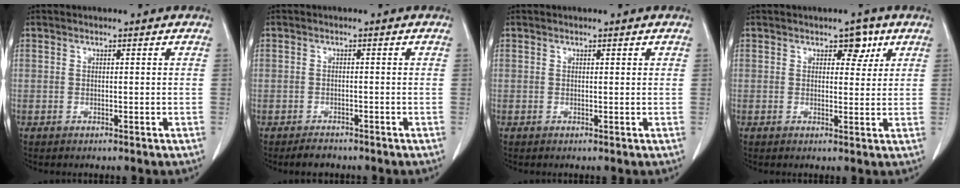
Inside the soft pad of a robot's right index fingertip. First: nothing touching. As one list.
[{"total": 2.2, "force": [-1.8, 1.3, 0.4], "torque": [-0.014, 0.001, -0.025]}, {"total": 0.0}, {"total": 3.1, "force": [1.7, 1.9, 1.9], "torque": [-0.017, 0.003, 0.022]}]